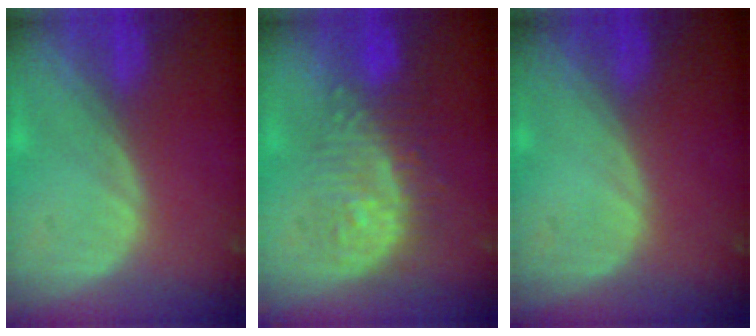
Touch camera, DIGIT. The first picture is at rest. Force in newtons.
{"total": 9.0, "press": 8.6, "slide": 2.9}
{"total": 0.0}